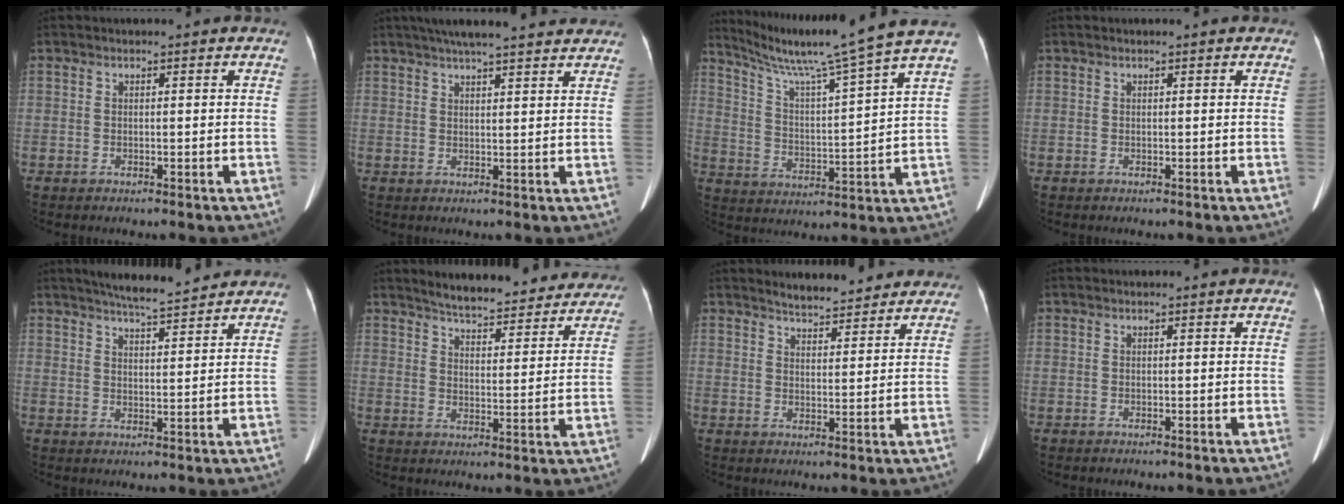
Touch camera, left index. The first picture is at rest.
{"total": 14.1, "force": [12.2, 1.5, 6.9], "torque": [-0.107, 0.038, 0.161]}
{"total": 17.4, "force": [14.4, -2.9, 9.5], "torque": [-0.164, -0.023, 0.214]}
{"total": 0.7, "force": [0.6, 0.0, 0.3], "torque": [-0.004, 0.010, 0.010]}
{"total": 7.8, "force": [7.3, 0.0, 2.9], "torque": [-0.051, 0.008, 0.108]}
{"total": 18.1, "force": [16.7, 3.9, 5.8], "torque": [-0.068, -0.004, 0.209]}
{"total": 7.8, "force": [7.2, 1.8, 2.3], "torque": [-0.031, 0.012, 0.094]}
{"total": 0.0}